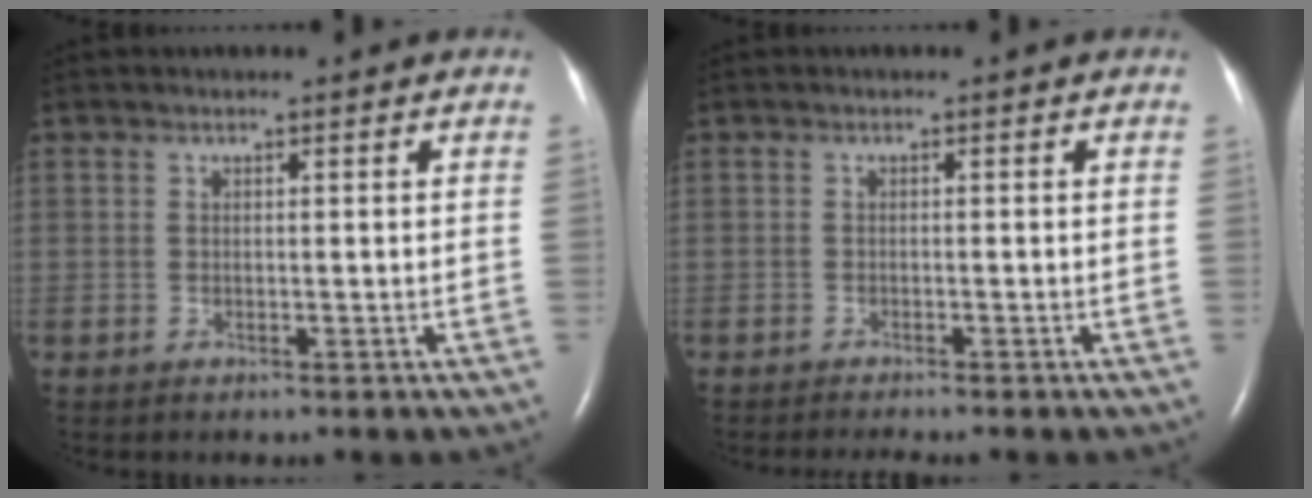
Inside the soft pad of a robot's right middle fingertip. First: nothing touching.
{"total": 2.6, "force": [-2.4, -0.2, 1.2], "torque": [-0.016, -0.005, -0.035]}